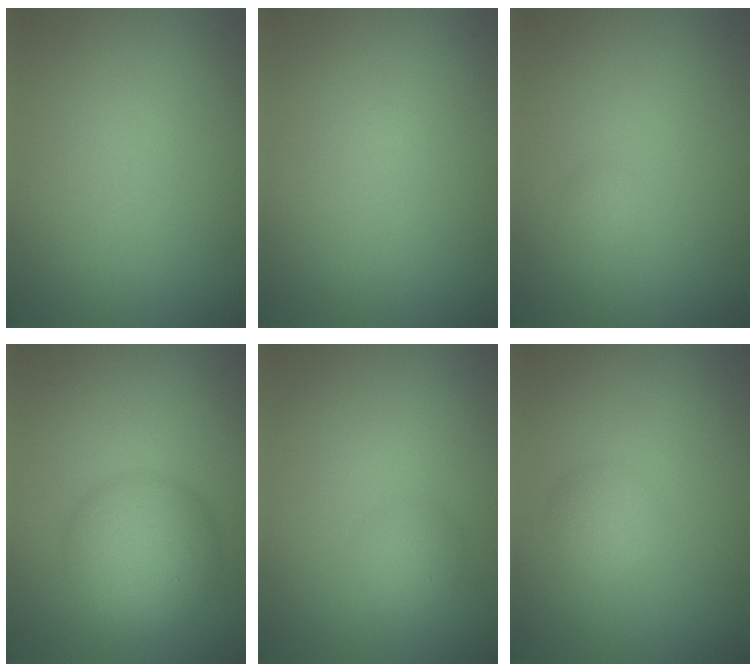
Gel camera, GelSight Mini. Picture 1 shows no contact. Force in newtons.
{"total": 0.0}
{"total": 0.6, "press": 0.6, "slide": 0.1}
{"total": 6.7, "press": 6.7, "slide": 0.2}
{"total": 1.8, "press": 1.8, "slide": 0.1}
{"total": 2.2, "press": 2.2, "slide": 0.0}